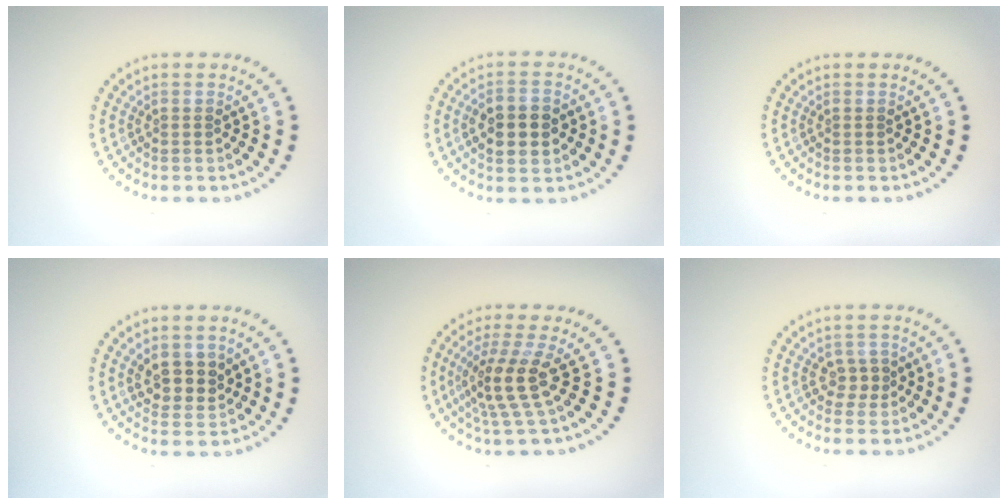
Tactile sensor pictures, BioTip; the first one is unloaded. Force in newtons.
{"total": 4.7, "press": 4.7, "slide": 0.2}
{"total": 0.0}
{"total": 3.0, "press": 2.8, "slide": 1.1}
{"total": 4.0, "press": 3.0, "slide": 2.7}
{"total": 1.7, "press": 1.6, "slide": 0.6}